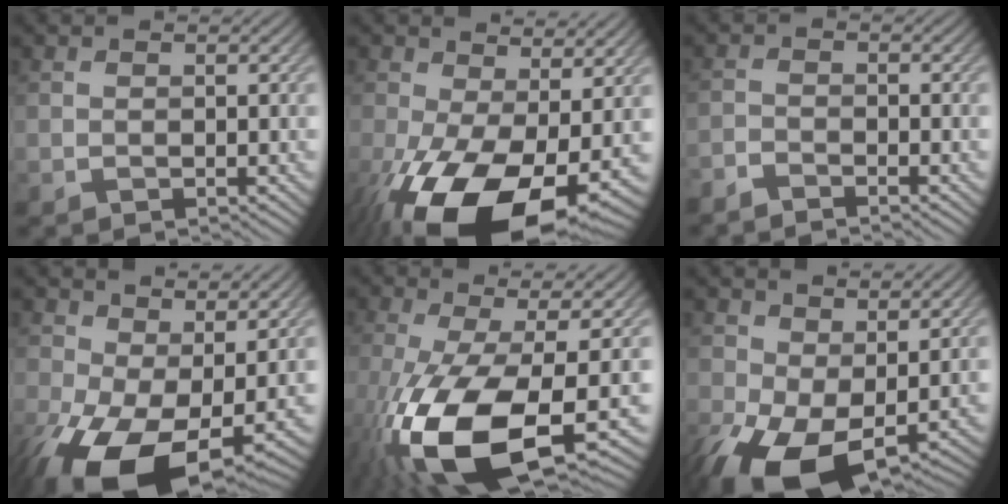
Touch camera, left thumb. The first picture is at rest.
{"total": 16.7, "force": [-5.1, 8.9, 13.2], "torque": [-0.269, -0.052, -0.065]}
{"total": 2.4, "force": [-2.3, 0.2, 0.7], "torque": [-0.014, -0.006, -0.050]}
{"total": 15.1, "force": [-2.7, 8.6, 12.1], "torque": [-0.246, -0.051, -0.025]}
{"total": 17.0, "force": [-5.2, 6.7, 14.8], "torque": [-0.329, -0.045, -0.078]}
{"total": 12.5, "force": [-2.2, 7.1, 10.1], "torque": [-0.213, -0.043, -0.023]}